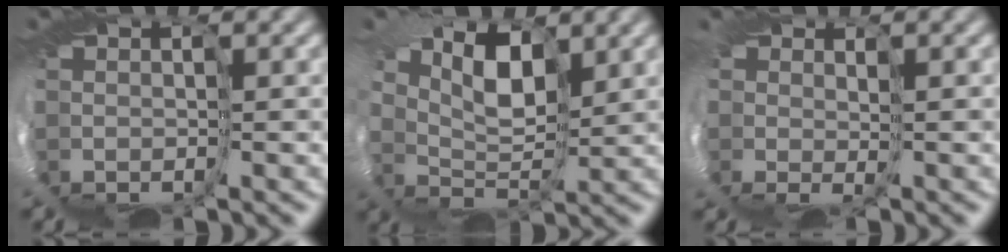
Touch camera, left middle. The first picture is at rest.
{"total": 5.1, "force": [3.7, 2.2, 2.9], "torque": [-0.064, 0.021, 0.051]}
{"total": 2.0, "force": [0.4, 1.4, 1.4], "torque": [-0.026, 0.004, 0.006]}